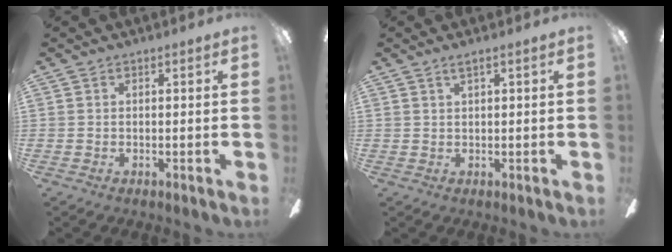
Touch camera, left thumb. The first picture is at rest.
{"total": 1.5, "force": [1.0, 0.1, 1.1], "torque": [-0.023, 0.000, 0.018]}